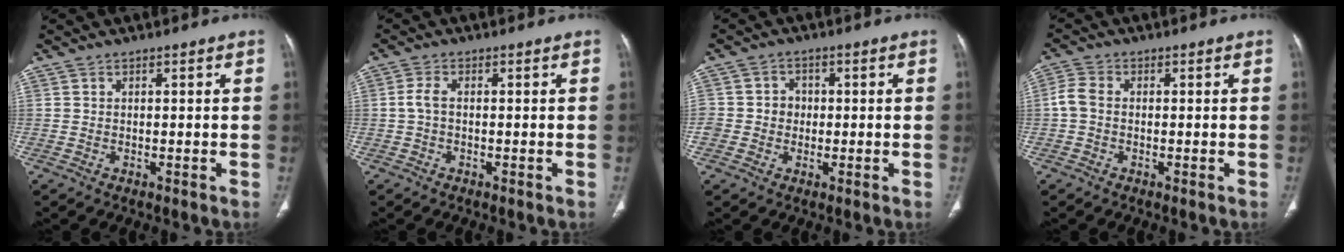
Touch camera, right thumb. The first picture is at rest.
{"total": 2.3, "force": [-0.2, 1.1, 2.0], "torque": [-0.044, 0.001, -0.009]}
{"total": 4.5, "force": [-0.3, 4.2, 1.5], "torque": [-0.002, 0.012, -0.009]}
{"total": 3.4, "force": [-0.4, 2.4, 2.4], "torque": [-0.057, 0.007, -0.017]}